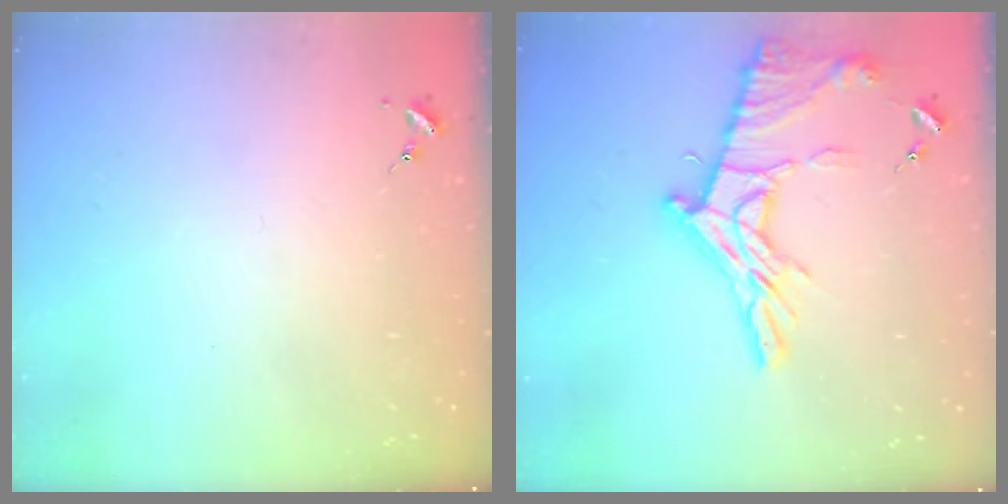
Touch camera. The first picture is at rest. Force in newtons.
{"total": 18.0, "press": 18.0, "slide": 1.5}